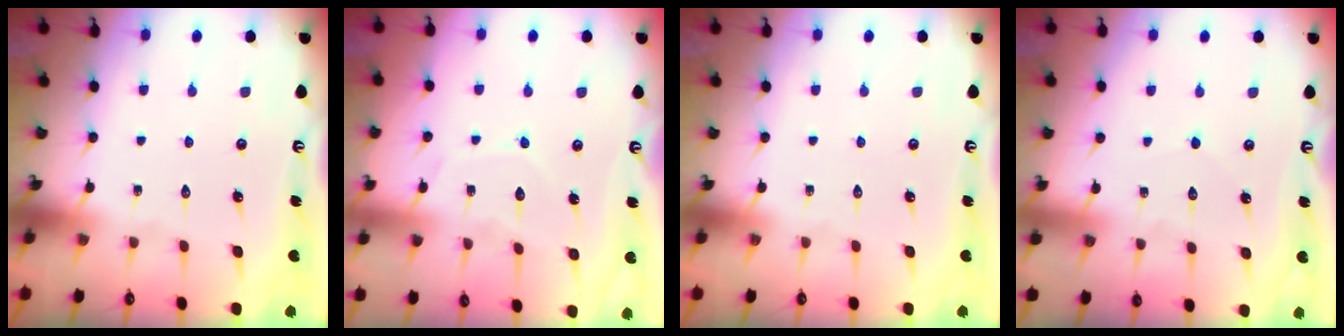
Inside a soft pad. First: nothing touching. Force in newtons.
{"total": 7.7, "press": 7.7, "slide": 0.7}
{"total": 0.0}
{"total": 2.5, "press": 2.5, "slide": 0.2}